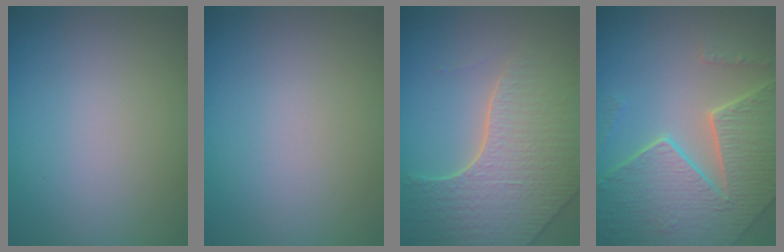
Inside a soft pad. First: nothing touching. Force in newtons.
{"total": 0.0}
{"total": 7.0, "press": 5.6, "slide": 4.2}
{"total": 7.9, "press": 5.7, "slide": 5.4}